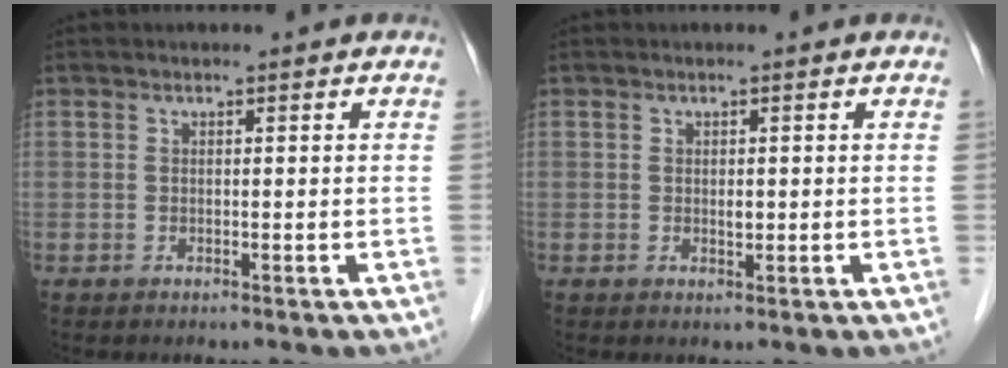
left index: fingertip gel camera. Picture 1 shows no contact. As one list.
[{"total": 0.9, "force": [0.0, 0.5, 0.7], "torque": [-0.007, -0.006, 0.002]}]